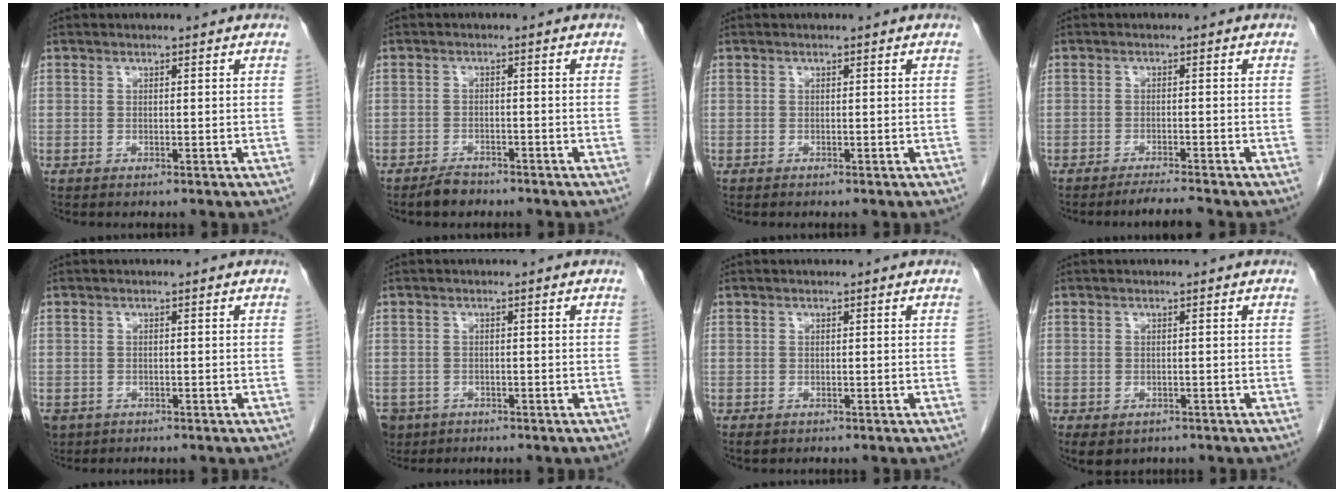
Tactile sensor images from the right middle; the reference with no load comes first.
{"total": 2.7, "force": [-2.3, 1.0, 0.9], "torque": [-0.025, -0.003, -0.036]}
{"total": 0.0}
{"total": 2.8, "force": [-2.6, -0.8, 0.8], "torque": [-0.019, -0.015, -0.043]}
{"total": 4.3, "force": [-2.5, 3.2, 1.3], "torque": [-0.029, -0.003, -0.038]}
{"total": 4.9, "force": [-3.1, 3.7, 1.0], "torque": [-0.023, 0.000, -0.049]}
{"total": 1.0, "force": [-0.6, 0.7, 0.4], "torque": [-0.010, 0.000, -0.003]}
{"total": 4.2, "force": [-2.7, 2.8, 1.7], "torque": [-0.023, -0.003, -0.033]}